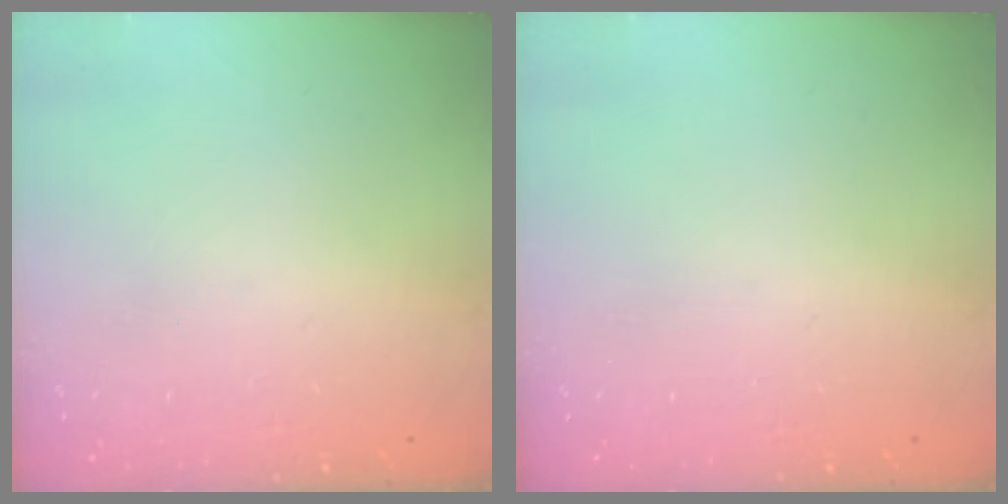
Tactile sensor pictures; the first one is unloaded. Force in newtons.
{"total": 0.0}